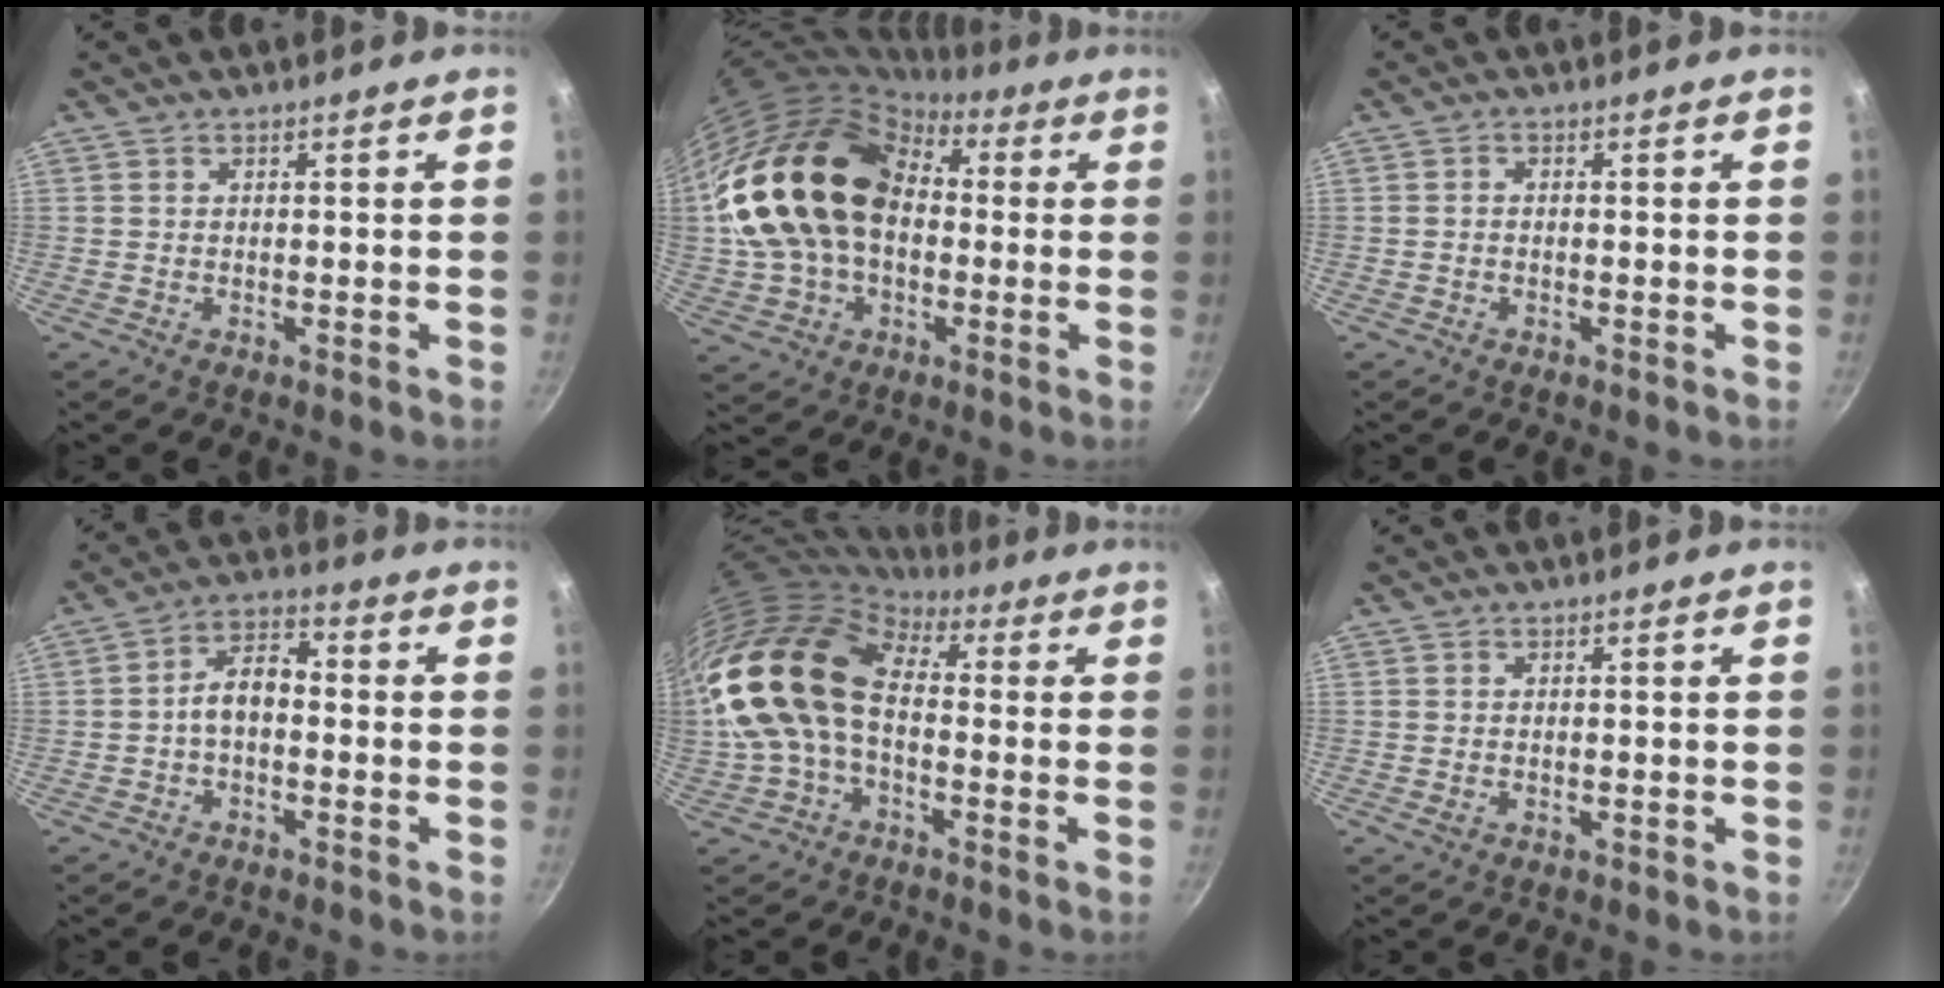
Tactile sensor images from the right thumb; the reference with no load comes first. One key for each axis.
{"total": 25.0, "fx": 1.6, "fy": 17.8, "fz": 17.5, "tx": -0.323, "ty": 0.054, "tz": 0.028}
{"total": 0.7, "fx": -0.3, "fy": 0.5, "fz": 0.4, "tx": -0.011, "ty": 0.005, "tz": -0.006}
{"total": 6.7, "fx": -1.2, "fy": 4.0, "fz": 5.2, "tx": -0.076, "ty": 0.034, "tz": -0.029}
{"total": 18.0, "fx": -0.1, "fy": 11.7, "fz": 13.7, "tx": -0.256, "ty": 0.031, "tz": -0.012}
{"total": 1.0, "fx": -0.2, "fy": 0.6, "fz": 0.8, "tx": -0.013, "ty": -0.001, "tz": -0.002}